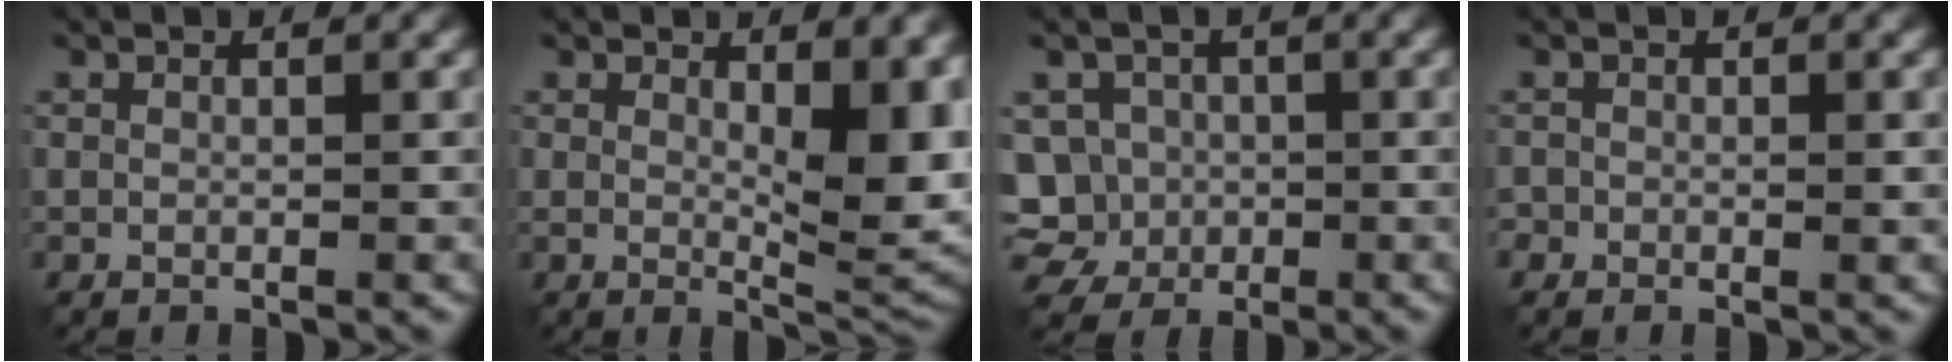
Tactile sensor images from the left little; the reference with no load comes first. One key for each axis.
{"total": 8.7, "fx": 1.9, "fy": 3.5, "fz": 7.8, "tx": -0.102, "ty": -0.009, "tz": 0.032}
{"total": 7.7, "fx": -0.8, "fy": 7.2, "fz": 2.7, "tx": -0.070, "ty": 0.011, "tz": -0.045}
{"total": 0.5, "fx": -0.1, "fy": 0.5, "fz": 0.2, "tx": -0.003, "ty": -0.004, "tz": 0.000}